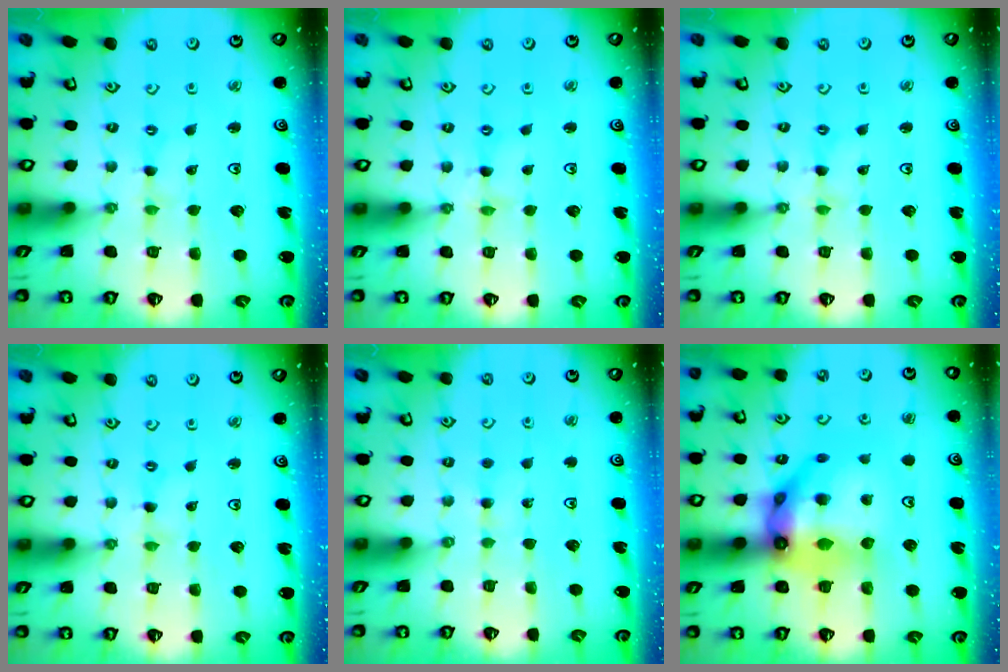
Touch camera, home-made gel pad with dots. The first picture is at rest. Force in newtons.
{"total": 0.8, "press": 0.8, "slide": 0.2}
{"total": 1.1, "press": 1.1, "slide": 0.2}
{"total": 0.0}
{"total": 3.2, "press": 3.2, "slide": 0.4}
{"total": 17.7, "press": 17.6, "slide": 2.1}